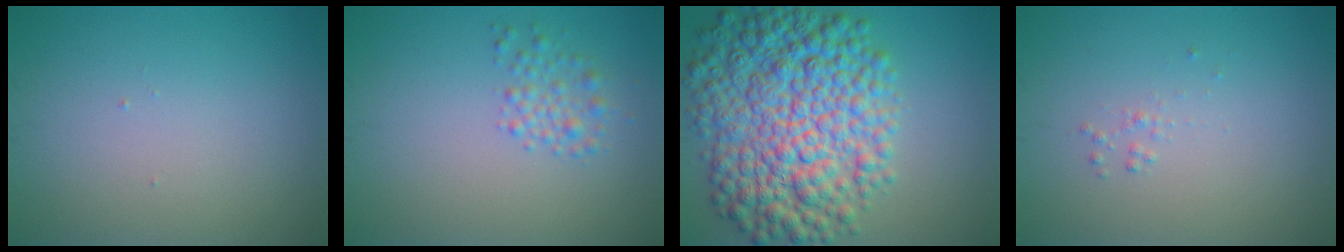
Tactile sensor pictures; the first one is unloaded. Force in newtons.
{"total": 1.8, "press": 1.8, "slide": 0.1}
{"total": 11.7, "press": 11.7, "slide": 0.2}
{"total": 0.5, "press": 0.5, "slide": 0.0}